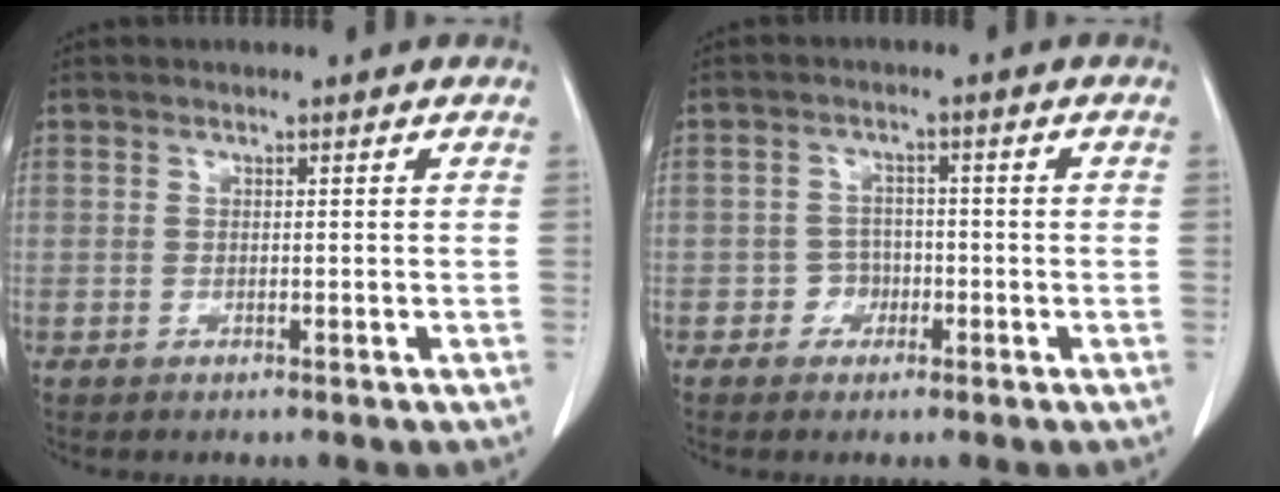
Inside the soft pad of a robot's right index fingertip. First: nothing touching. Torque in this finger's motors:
{"motor_torque": [0.22, -0.16, 0.00, -0.01]}